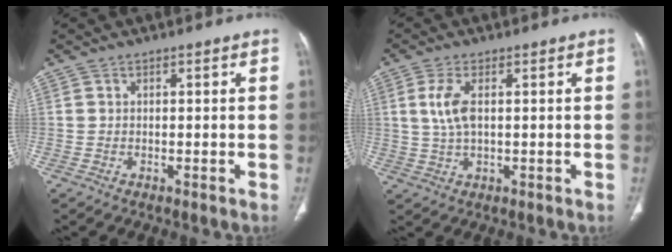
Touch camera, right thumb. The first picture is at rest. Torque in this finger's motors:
{"motor_torque": [-0.33, 0.07, -0.09, -0.20, 0.21]}